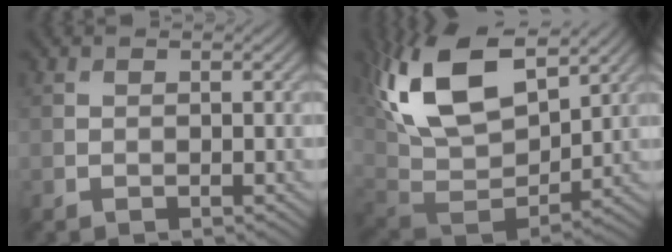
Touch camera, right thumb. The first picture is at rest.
{"total": 17.5, "force": [8.4, 9.2, 12.4], "torque": [-0.288, 0.033, 0.154]}